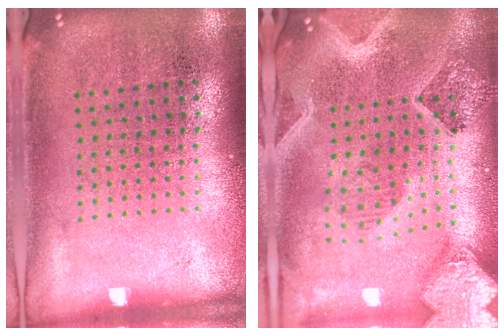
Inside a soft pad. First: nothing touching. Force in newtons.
{"total": 3.3, "press": 2.7, "slide": 1.9}